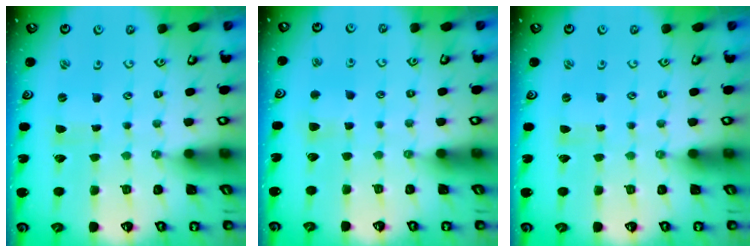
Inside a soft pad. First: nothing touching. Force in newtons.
{"total": 3.6, "press": 3.5, "slide": 0.9}
{"total": 0.0}